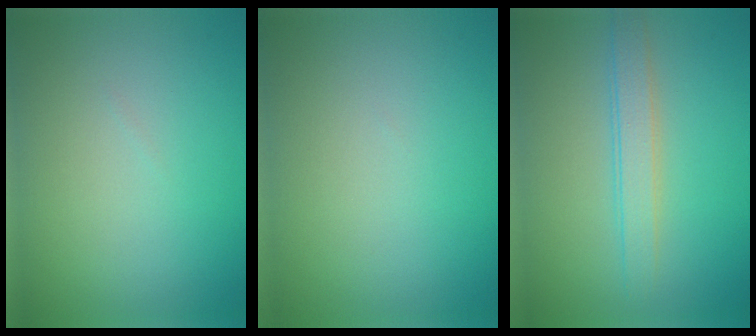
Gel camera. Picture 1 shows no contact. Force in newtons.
{"total": 0.0}
{"total": 2.5, "press": 2.5, "slide": 0.1}